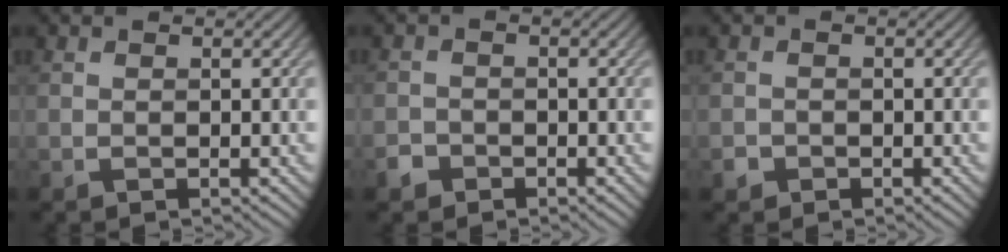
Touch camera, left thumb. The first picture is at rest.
{"total": 1.8, "force": [-1.2, 1.3, 0.3], "torque": [-0.003, 0.001, -0.028]}
{"total": 1.3, "force": [-0.8, 1.1, 0.2], "torque": [-0.001, -0.003, -0.018]}